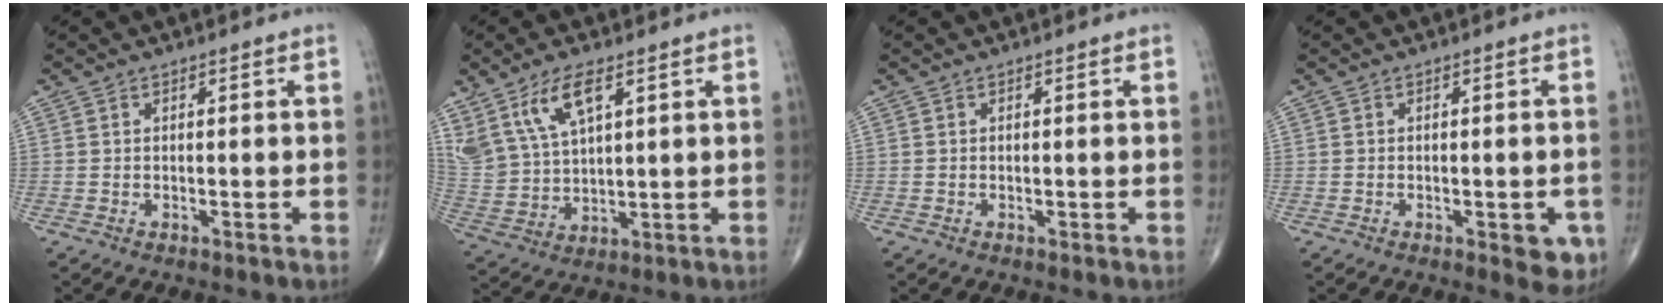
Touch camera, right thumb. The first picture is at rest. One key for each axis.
{"total": 11.8, "fx": 6.6, "fy": 5.3, "fz": 8.2, "tx": -0.161, "ty": -0.018, "tz": 0.142}
{"total": 0.0}
{"total": 3.6, "fx": -1.3, "fy": 1.7, "fz": 2.9, "tx": -0.016, "ty": -0.002, "tz": -0.014}